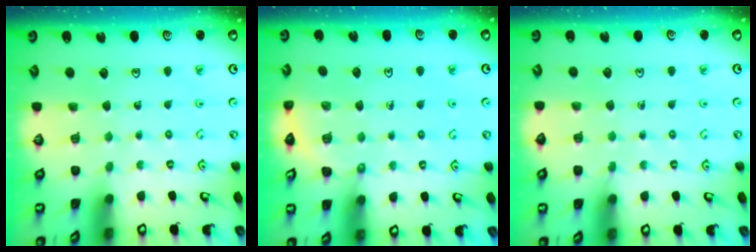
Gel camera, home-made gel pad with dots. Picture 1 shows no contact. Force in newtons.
{"total": 5.3, "press": 4.9, "slide": 1.9}
{"total": 2.9, "press": 2.8, "slide": 0.5}